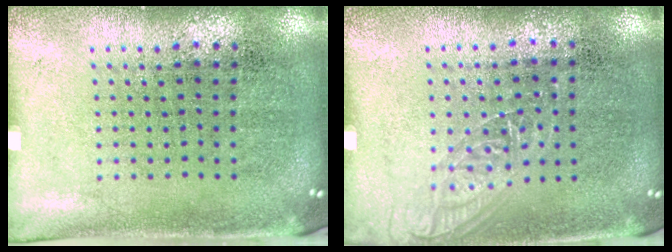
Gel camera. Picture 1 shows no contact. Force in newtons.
{"total": 1.1, "press": 1.1, "slide": 0.4}